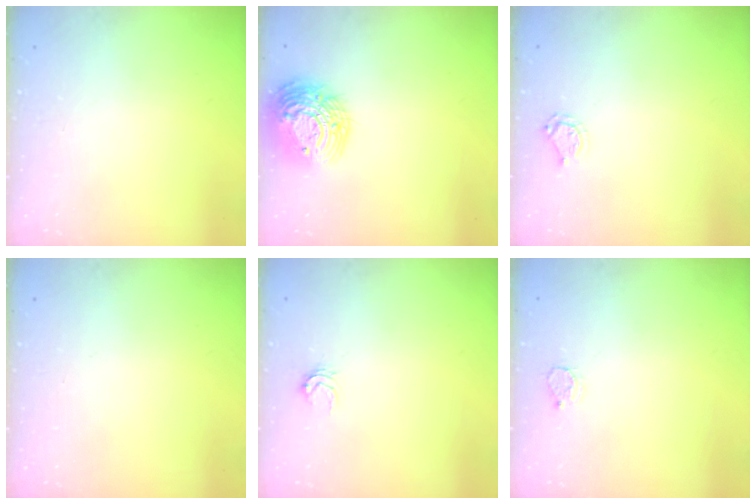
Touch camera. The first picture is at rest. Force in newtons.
{"total": 16.4, "press": 16.3, "slide": 1.5}
{"total": 4.1, "press": 4.1, "slide": 0.4}
{"total": 0.0}
{"total": 3.3, "press": 3.3, "slide": 0.4}
{"total": 2.5, "press": 2.5, "slide": 0.3}